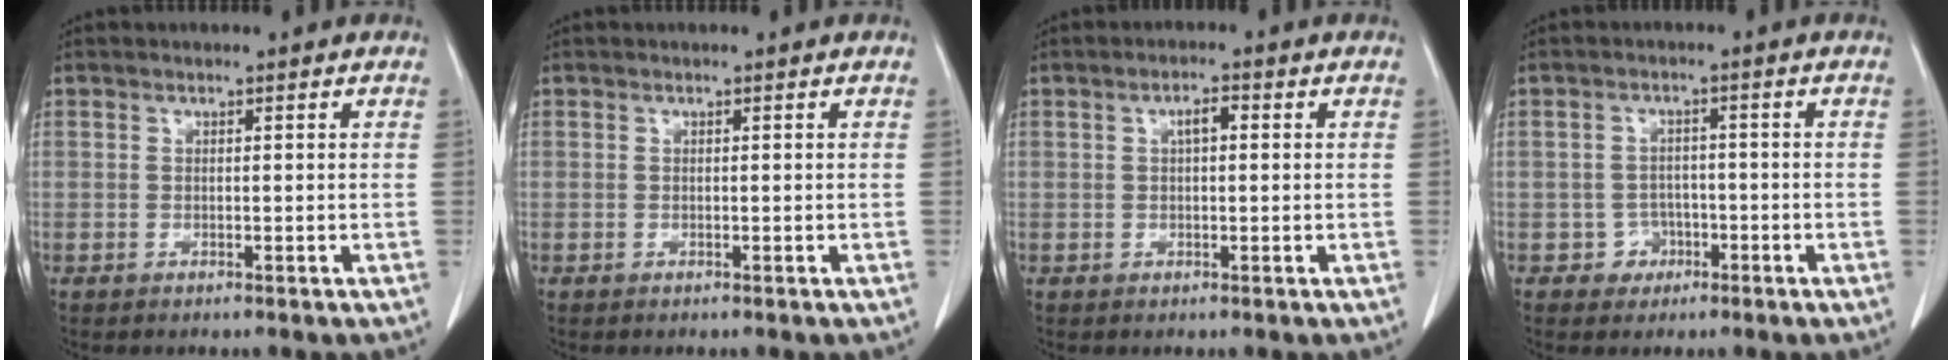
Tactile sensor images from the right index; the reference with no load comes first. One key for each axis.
{"total": 0.0}
{"total": 2.3, "fx": 0.6, "fy": 1.0, "fz": 1.9, "tx": -0.031, "ty": 0.007, "tz": 0.009}
{"total": 3.0, "fx": -1.3, "fy": 2.7, "fz": 0.1, "tx": 0.010, "ty": 0.014, "tz": -0.018}